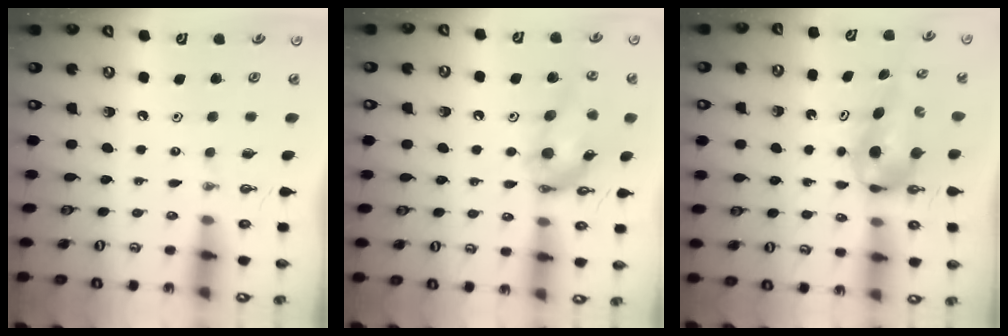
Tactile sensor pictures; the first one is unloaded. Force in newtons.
{"total": 14.3, "press": 14.3, "slide": 1.0}
{"total": 5.3, "press": 4.9, "slide": 2.0}